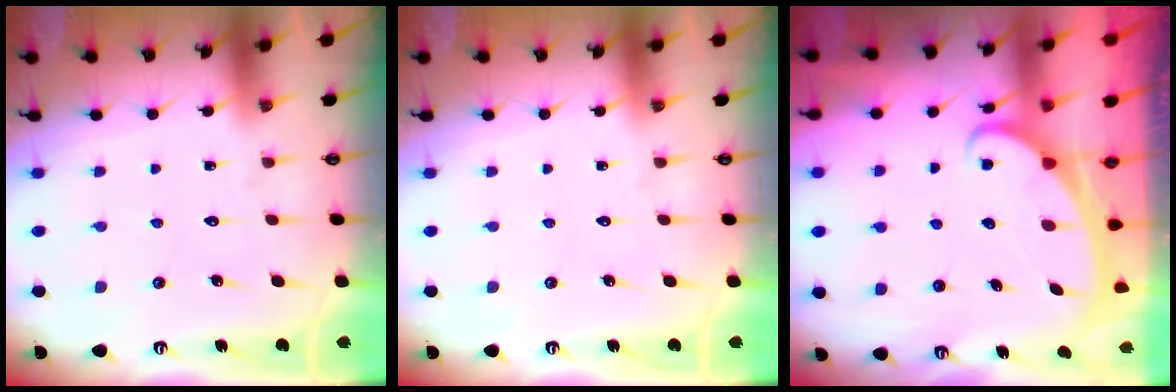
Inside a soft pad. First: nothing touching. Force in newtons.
{"total": 0.0}
{"total": 2.2, "press": 2.1, "slide": 0.4}